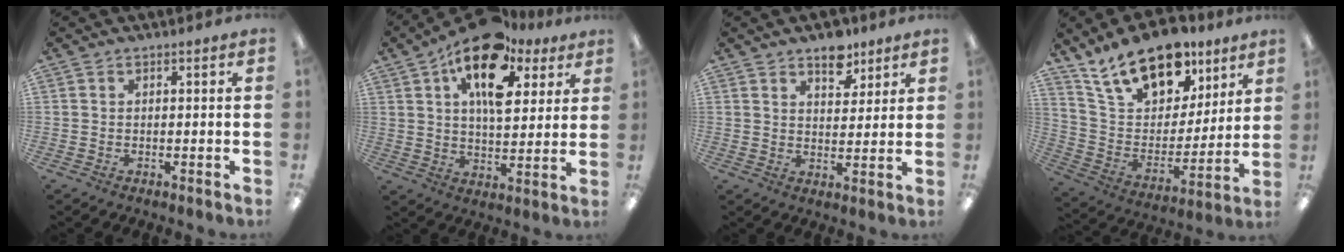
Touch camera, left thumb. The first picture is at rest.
{"total": 17.9, "force": [9.8, 9.0, 11.9], "torque": [-0.186, -0.035, 0.167]}
{"total": 7.8, "force": [5.7, 4.1, 3.4], "torque": [-0.026, -0.034, 0.094]}
{"total": 20.0, "force": [13.9, 10.5, 9.7], "torque": [-0.168, -0.079, 0.251]}